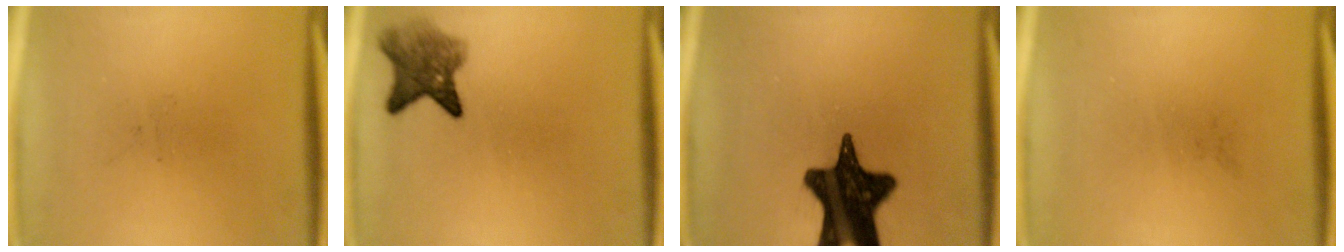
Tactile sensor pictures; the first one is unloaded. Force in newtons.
{"total": 5.5}
{"total": 17.4}
{"total": 0.0}